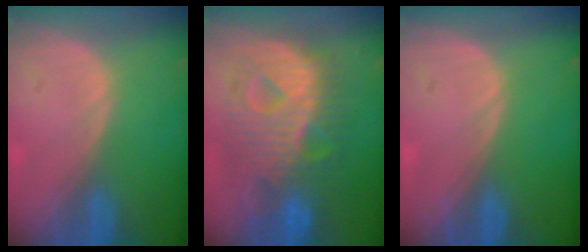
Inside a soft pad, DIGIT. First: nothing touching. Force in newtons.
{"total": 12.7, "press": 12.7, "slide": 1.2}
{"total": 0.0}